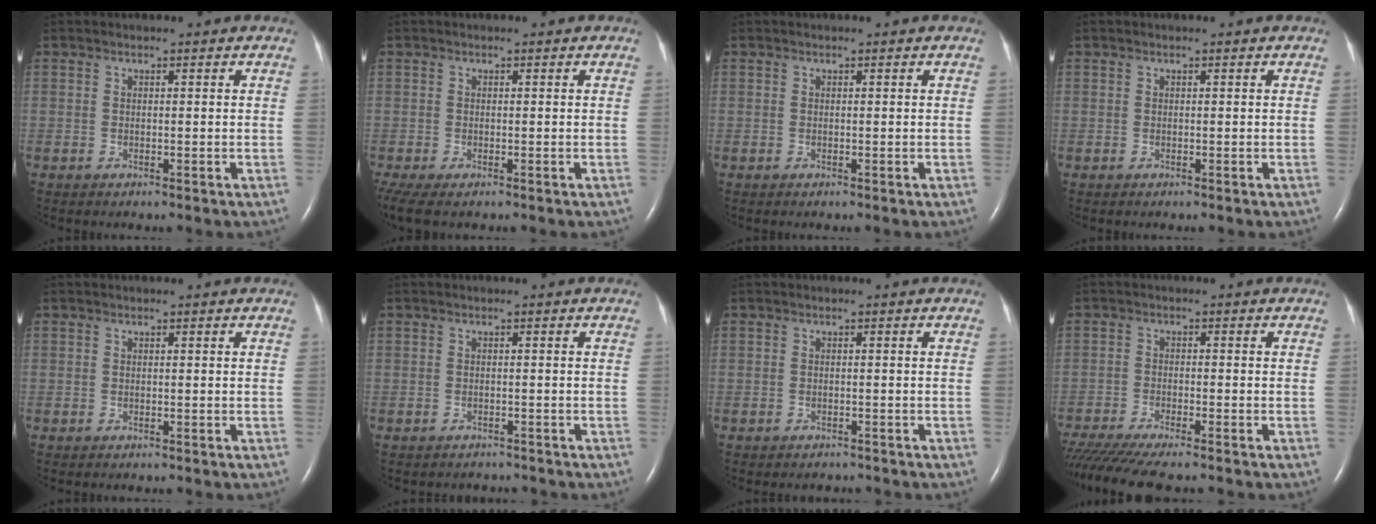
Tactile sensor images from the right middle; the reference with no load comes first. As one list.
[{"total": 5.4, "force": [-3.6, 2.2, 3.4], "torque": [-0.079, -0.012, -0.062]}, {"total": 0.0}, {"total": 0.0}, {"total": 0.0}, {"total": 2.3, "force": [-2.1, 0.9, -0.2], "torque": [-0.003, -0.002, -0.028]}, {"total": 2.0, "force": [-1.9, 0.8, 0.2], "torque": [-0.010, -0.002, -0.023]}, {"total": 12.1, "force": [-10.4, 0.7, 6.0], "torque": [-0.093, -0.025, -0.167]}]